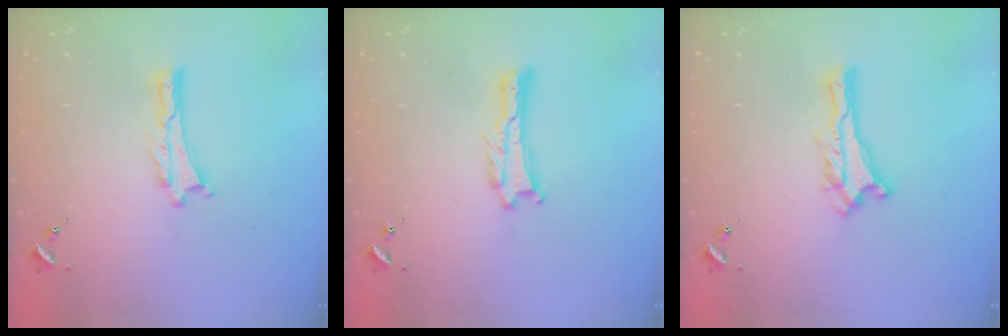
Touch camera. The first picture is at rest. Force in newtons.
{"total": 0.0}
{"total": 0.0}